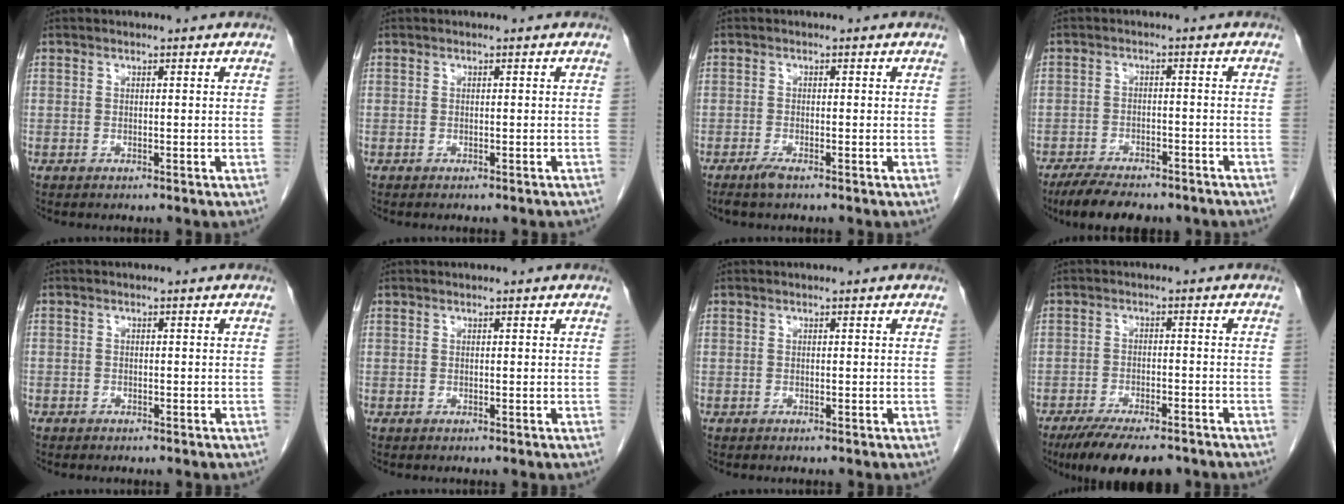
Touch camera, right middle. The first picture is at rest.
{"total": 3.1, "force": [-2.7, 0.6, 1.3], "torque": [-0.016, -0.005, -0.032]}
{"total": 1.7, "force": [-1.3, 0.1, 1.1], "torque": [-0.028, -0.005, -0.025]}
{"total": 10.8, "force": [-8.9, 3.5, 5.2], "torque": [-0.078, -0.005, -0.126]}
{"total": 0.9, "force": [-0.7, 0.7, 0.1], "torque": [-0.004, 0.004, -0.011]}
{"total": 0.0}
{"total": 0.0}
{"total": 11.5, "force": [-9.1, 3.1, 6.2], "torque": [-0.092, -0.014, -0.138]}